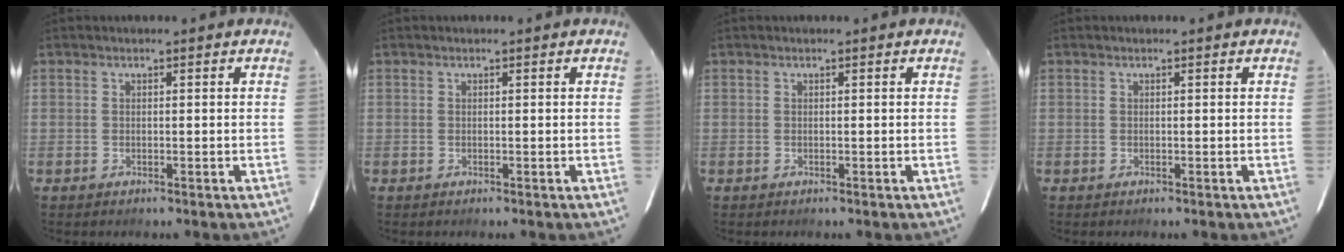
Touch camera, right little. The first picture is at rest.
{"total": 0.0}
{"total": 0.0}
{"total": 0.0}